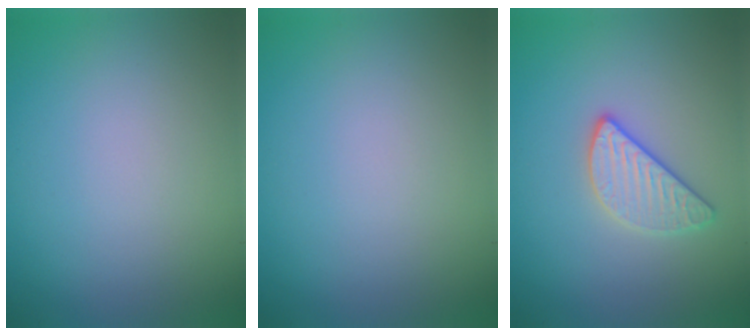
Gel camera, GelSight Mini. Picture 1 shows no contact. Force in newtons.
{"total": 0.0}
{"total": 2.6, "press": 2.5, "slide": 0.7}